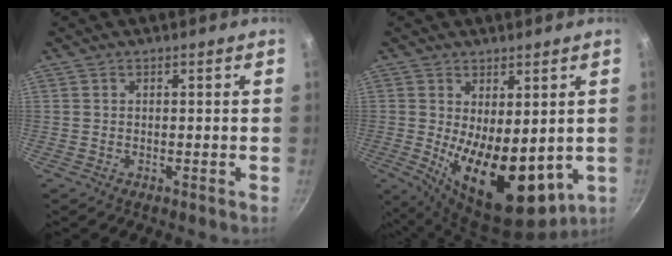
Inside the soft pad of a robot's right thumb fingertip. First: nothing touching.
{"total": 15.9, "force": [-0.9, 8.0, 13.7], "torque": [-0.186, -0.034, 0.009]}